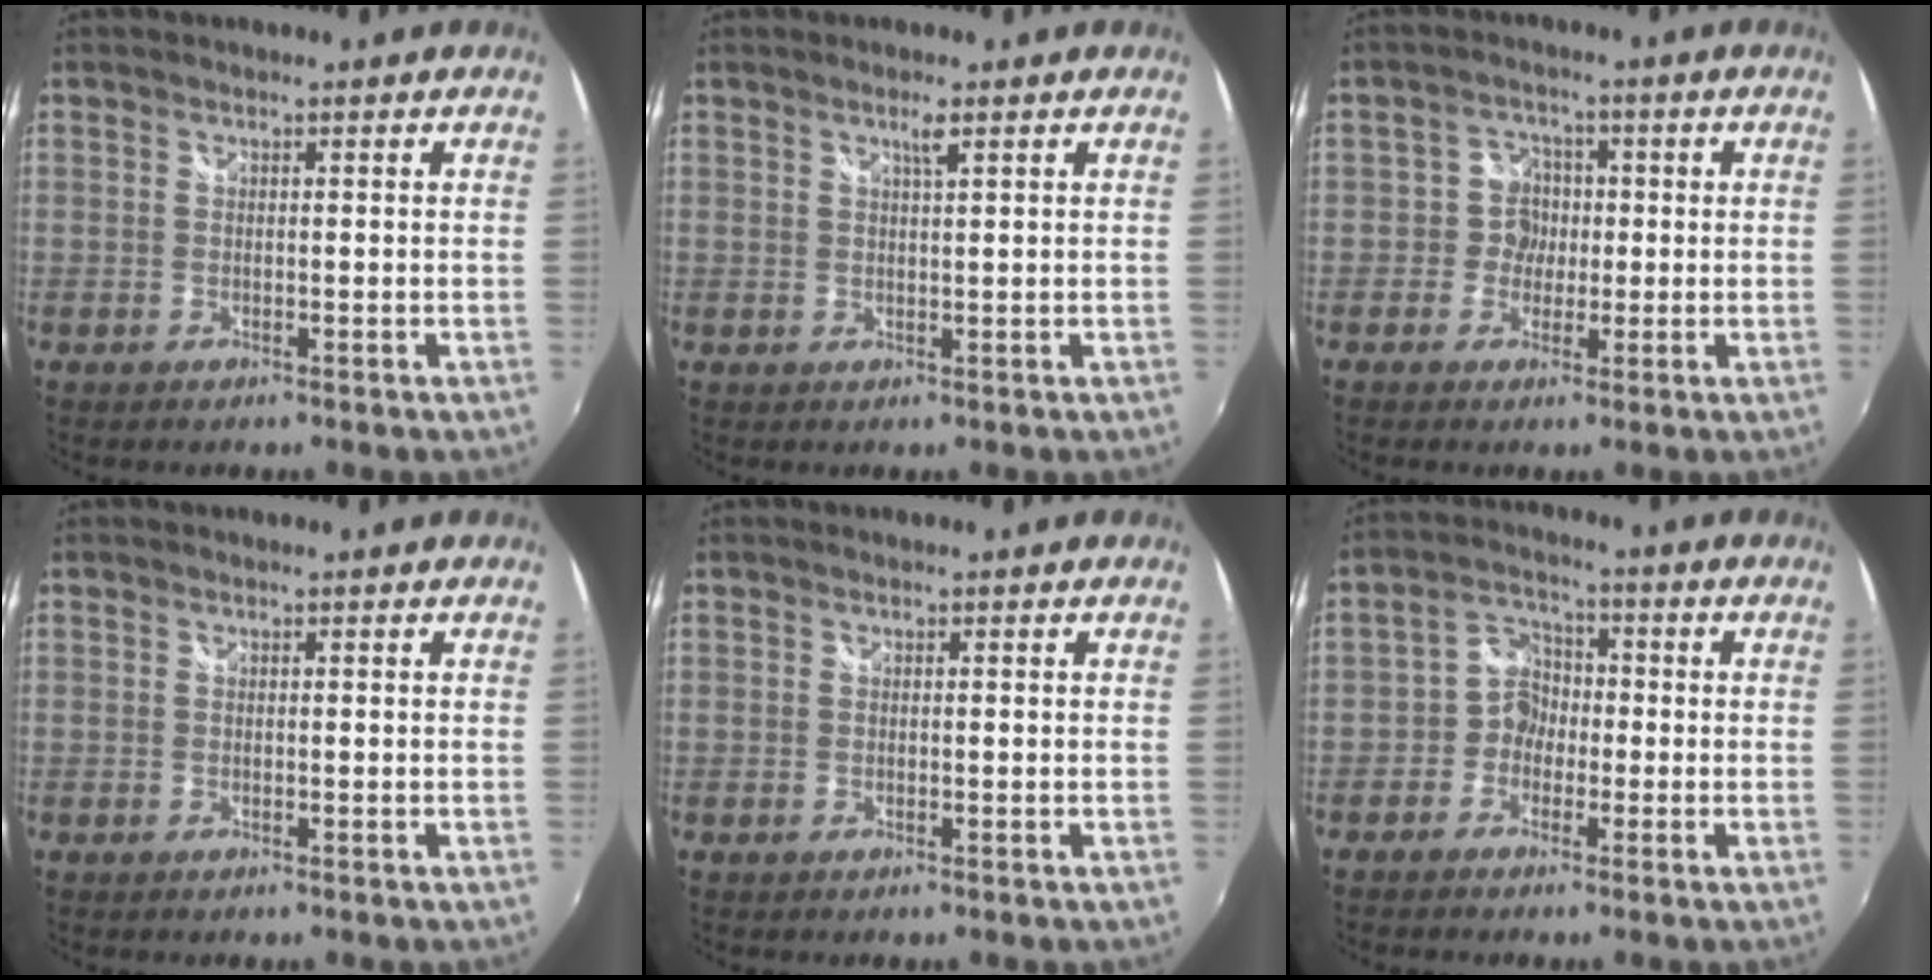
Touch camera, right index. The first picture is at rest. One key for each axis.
{"total": 1.8, "fx": 1.0, "fy": 0.0, "fz": 1.4, "tx": -0.023, "ty": 0.003, "tz": 0.017}
{"total": 4.5, "fx": -0.7, "fy": 4.4, "fz": 0.6, "tx": 0.003, "ty": 0.011, "tz": -0.022}
{"total": 0.0}
{"total": 0.0}
{"total": 5.2, "fx": -1.9, "fy": 4.6, "fz": 1.5, "tx": -0.025, "ty": 0.017, "tz": -0.043}